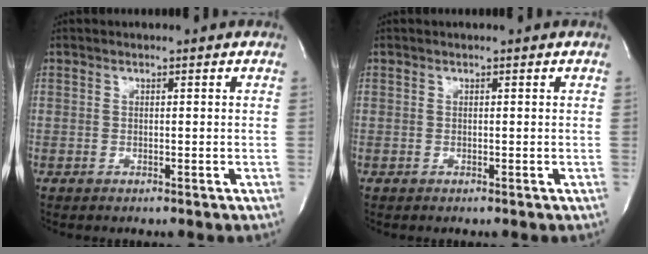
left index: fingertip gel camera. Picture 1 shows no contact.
{"total": 0.0}